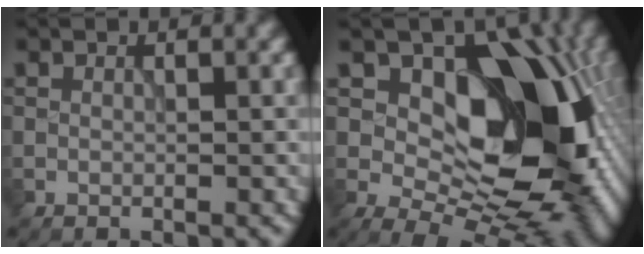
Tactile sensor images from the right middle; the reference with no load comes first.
{"total": 15.1, "force": [1.9, 9.7, 11.4], "torque": [-0.112, -0.002, 0.030]}